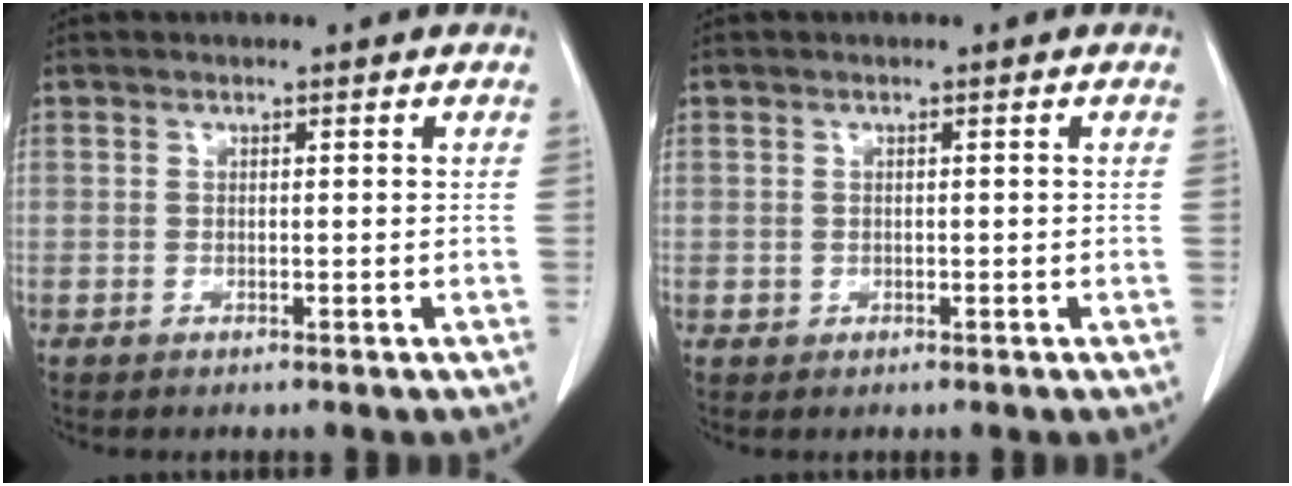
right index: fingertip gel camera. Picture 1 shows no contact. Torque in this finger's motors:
{"motor_torque": [-0.03, 0.06, -0.10, -0.10]}